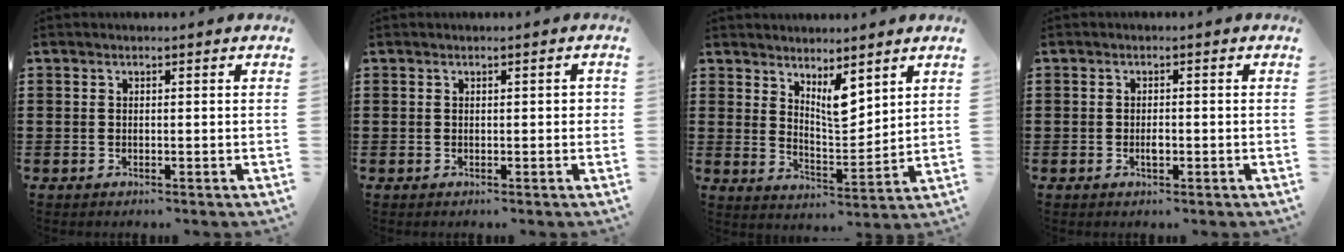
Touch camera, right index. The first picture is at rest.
{"total": 0.7, "force": [0.0, 0.4, 0.6], "torque": [-0.012, 0.003, 0.000]}
{"total": 6.0, "force": [4.5, 1.9, 3.5], "torque": [-0.057, -0.021, 0.074]}
{"total": 1.5, "force": [-0.5, 0.5, 1.4], "torque": [-0.027, -0.002, -0.009]}